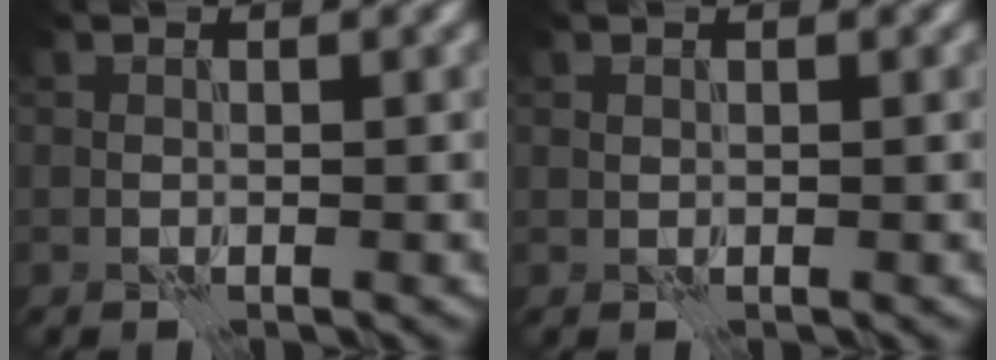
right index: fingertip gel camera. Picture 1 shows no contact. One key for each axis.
{"total": 0.0}